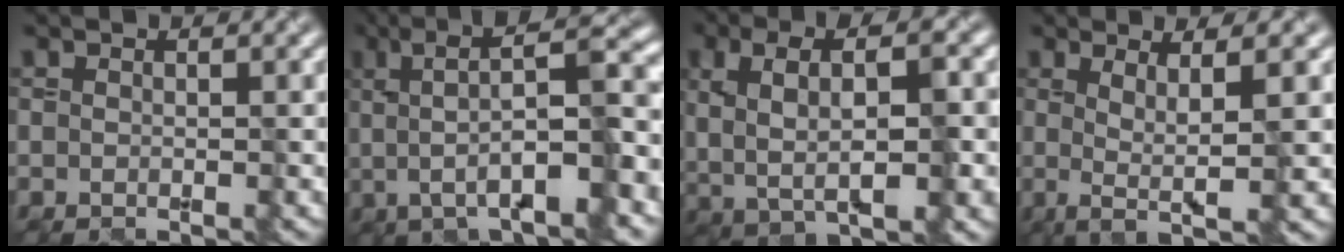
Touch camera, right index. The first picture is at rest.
{"total": 9.3, "force": [0.0, 2.3, 9.1], "torque": [-0.128, 0.017, 0.003]}
{"total": 6.8, "force": [0.3, 2.5, 6.3], "torque": [-0.117, -0.002, 0.009]}
{"total": 4.2, "force": [0.1, 0.5, 4.1], "torque": [-0.074, -0.004, 0.012]}